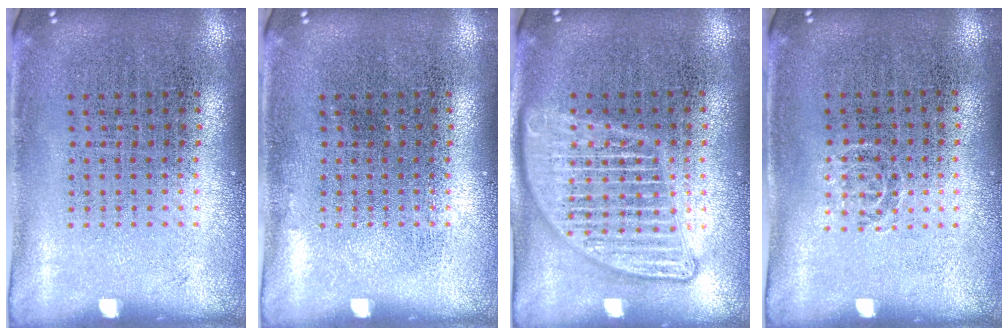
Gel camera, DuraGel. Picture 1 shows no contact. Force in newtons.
{"total": 0.0}
{"total": 2.8, "press": 2.8, "slide": 0.3}
{"total": 0.5, "press": 0.4, "slide": 0.3}